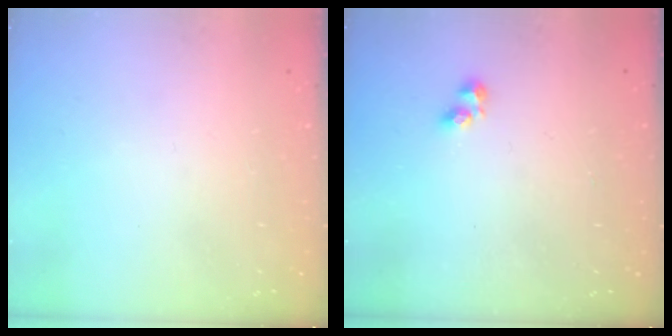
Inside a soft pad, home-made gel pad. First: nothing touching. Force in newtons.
{"total": 2.4, "press": 2.3, "slide": 0.4}